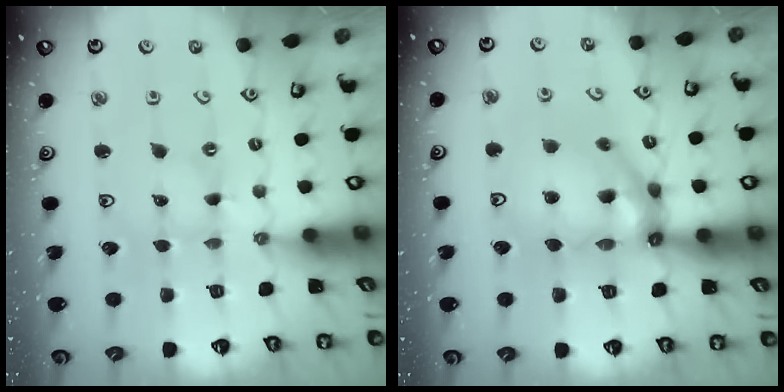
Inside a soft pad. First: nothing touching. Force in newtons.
{"total": 14.4, "press": 14.3, "slide": 1.6}